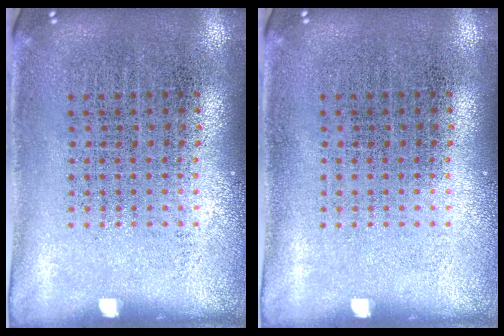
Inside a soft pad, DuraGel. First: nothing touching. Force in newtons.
{"total": 0.0}